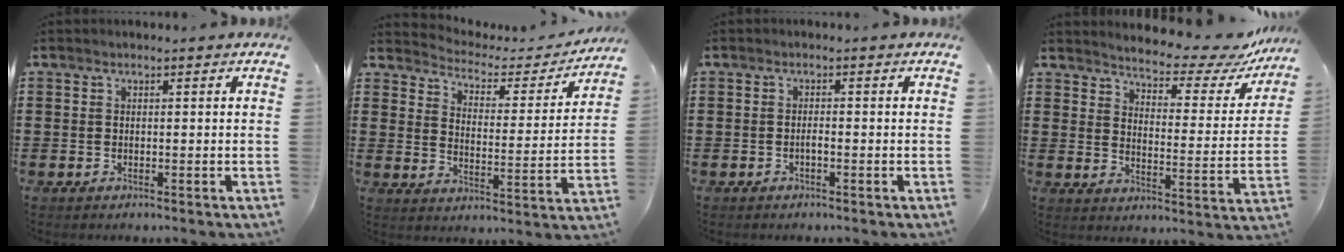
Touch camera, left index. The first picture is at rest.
{"total": 3.1, "force": [2.9, 1.1, 0.5], "torque": [-0.033, -0.023, 0.041]}
{"total": 0.9, "force": [-0.4, 0.1, 0.8], "torque": [-0.016, -0.002, -0.006]}
{"total": 5.1, "force": [4.7, 0.8, 1.8], "torque": [-0.044, -0.038, 0.073]}